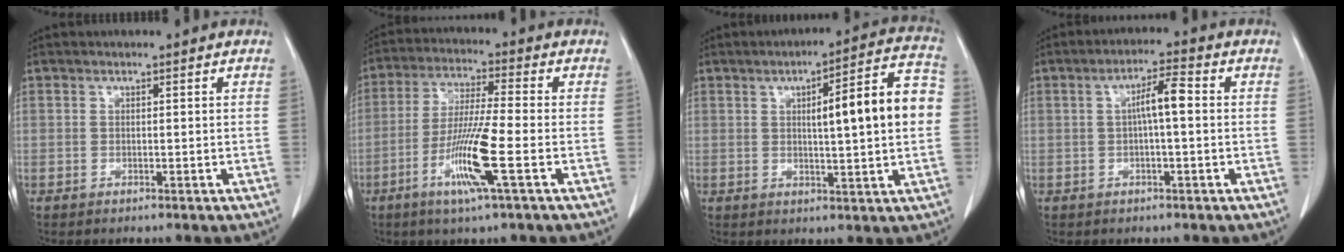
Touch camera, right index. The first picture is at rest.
{"total": 10.7, "force": [-3.9, -0.5, 10.0], "torque": [-0.197, -0.018, -0.079]}
{"total": 14.8, "force": [1.9, 1.5, 14.6], "torque": [-0.199, 0.031, 0.023]}
{"total": 4.7, "force": [0.2, 0.6, 4.6], "torque": [-0.081, 0.013, 0.002]}